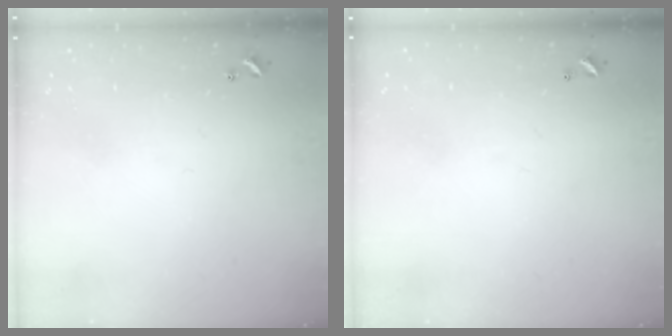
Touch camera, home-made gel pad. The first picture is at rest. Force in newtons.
{"total": 2.8, "press": 2.8, "slide": 0.1}